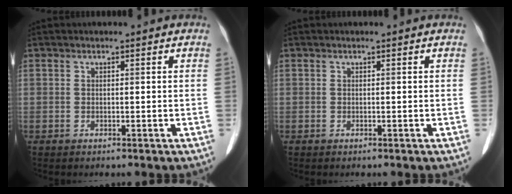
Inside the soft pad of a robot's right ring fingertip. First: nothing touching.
{"total": 0.0}